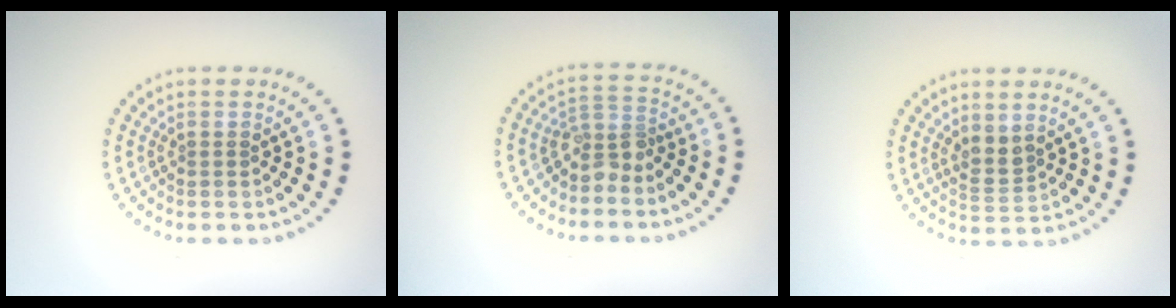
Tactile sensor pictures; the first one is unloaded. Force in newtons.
{"total": 2.6, "press": 1.9, "slide": 1.7}
{"total": 2.0, "press": 1.6, "slide": 1.1}